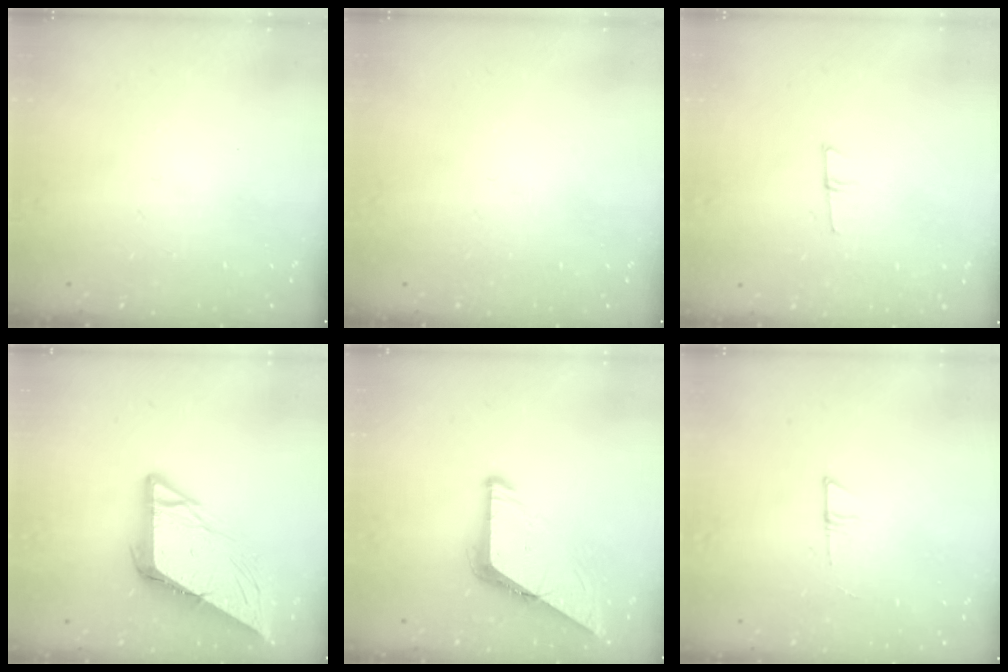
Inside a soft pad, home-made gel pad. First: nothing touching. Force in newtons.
{"total": 0.0}
{"total": 4.4, "press": 4.3, "slide": 1.0}
{"total": 11.0, "press": 10.9, "slide": 1.2}
{"total": 8.6, "press": 8.5, "slide": 0.9}
{"total": 4.0, "press": 4.0, "slide": 0.4}